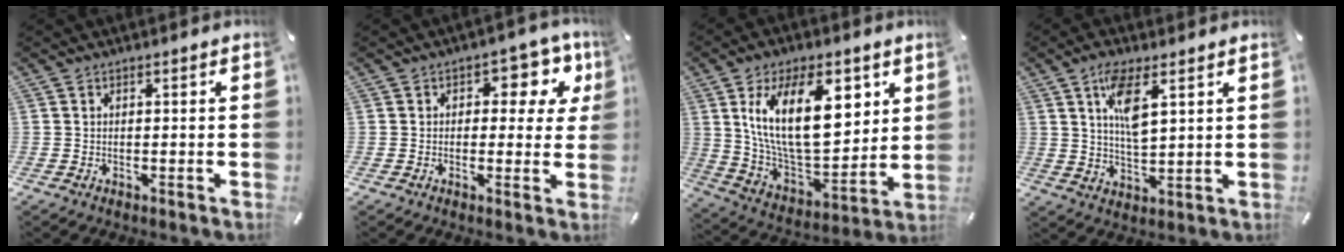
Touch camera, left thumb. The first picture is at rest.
{"total": 8.3, "force": [3.1, 5.2, 5.6], "torque": [-0.056, -0.014, 0.046]}
{"total": 22.5, "force": [9.1, 11.5, 17.1], "torque": [-0.323, -0.037, 0.148]}
{"total": 8.7, "force": [4.2, 3.2, 6.9], "torque": [-0.129, -0.009, 0.073]}